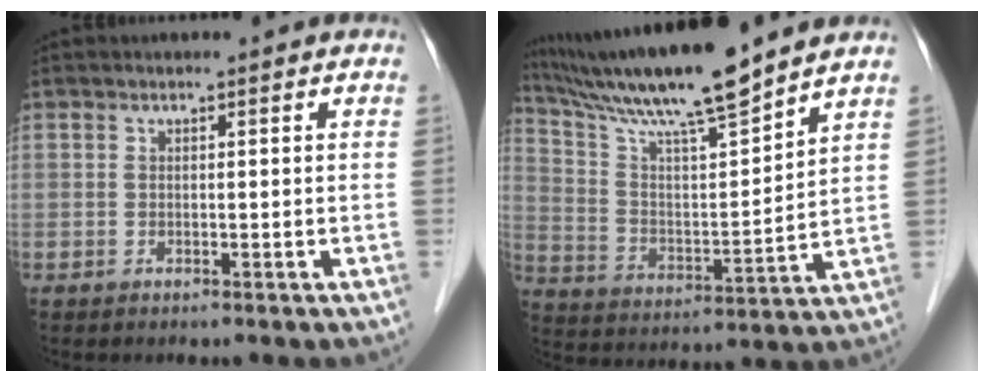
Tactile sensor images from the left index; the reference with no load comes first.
{"total": 16.2, "force": [13.9, -0.4, 8.4], "torque": [-0.156, 0.003, 0.248]}